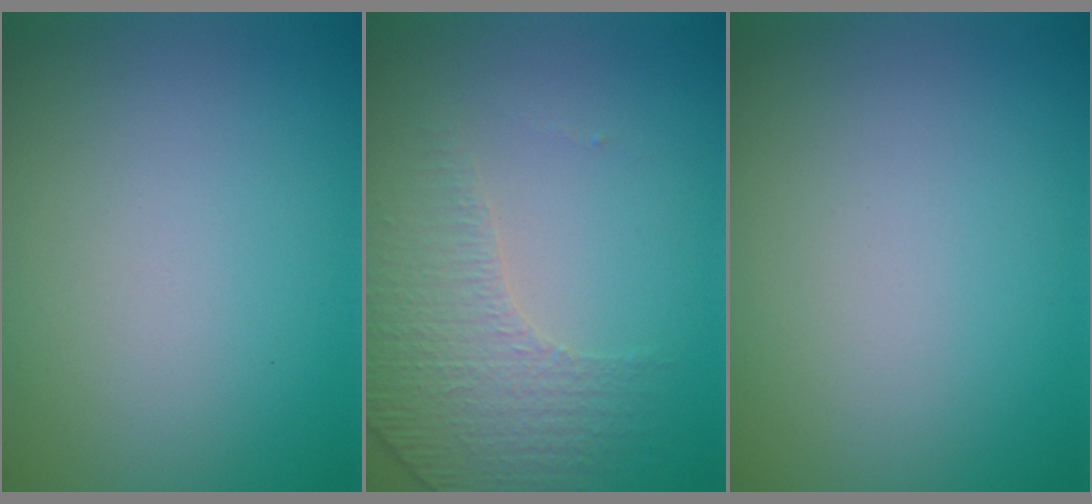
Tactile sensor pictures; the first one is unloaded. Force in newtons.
{"total": 4.4, "press": 2.8, "slide": 3.4}
{"total": 0.0}